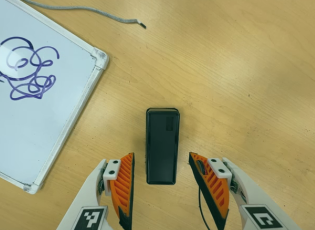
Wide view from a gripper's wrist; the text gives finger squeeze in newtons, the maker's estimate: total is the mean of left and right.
{"total": 0.0}